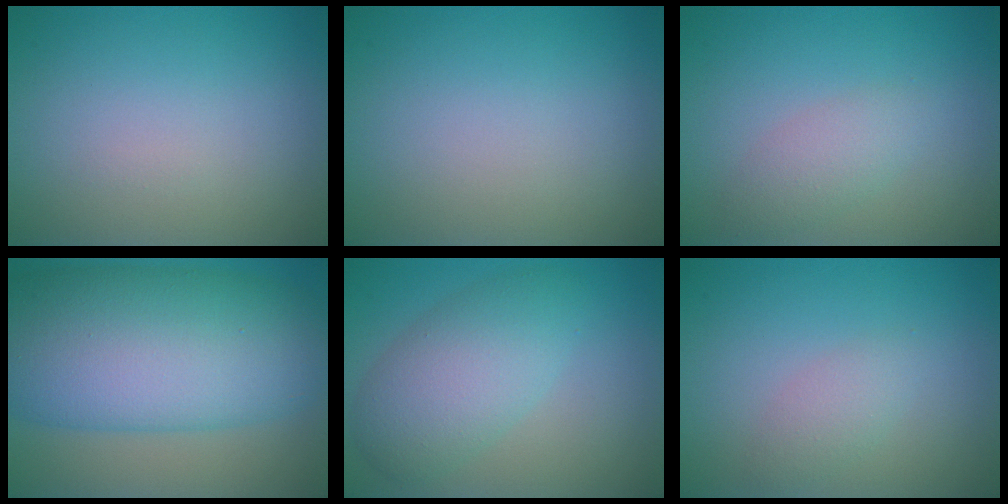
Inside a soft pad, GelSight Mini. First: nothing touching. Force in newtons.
{"total": 0.0}
{"total": 2.1, "press": 2.1, "slide": 0.1}
{"total": 13.7, "press": 13.7, "slide": 0.1}
{"total": 5.4, "press": 5.4, "slide": 0.0}
{"total": 1.6, "press": 1.6, "slide": 0.1}